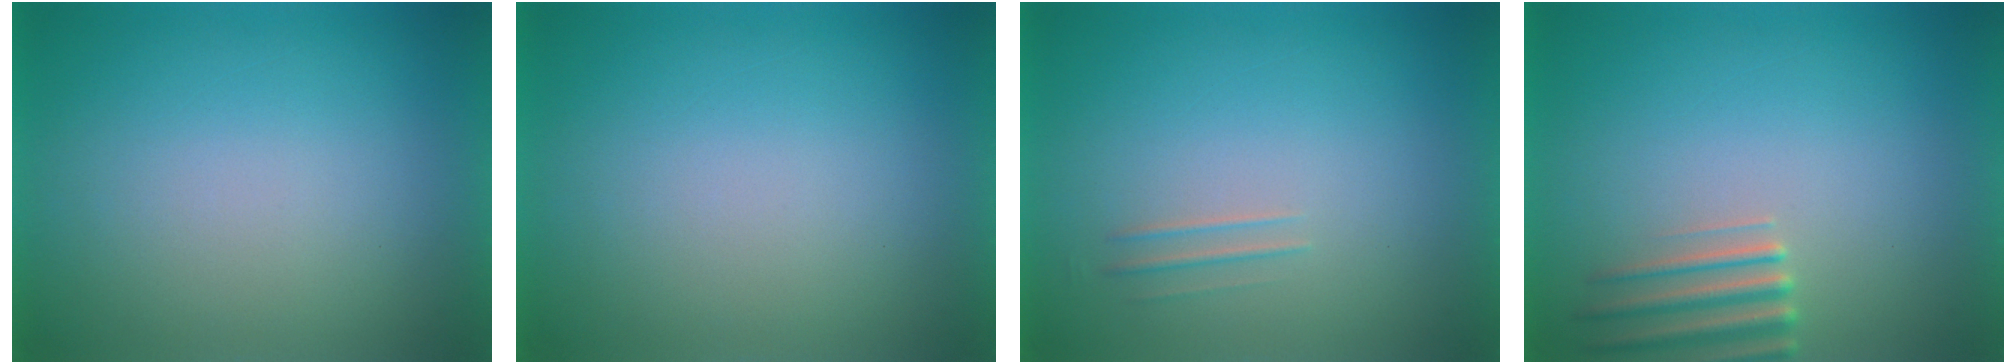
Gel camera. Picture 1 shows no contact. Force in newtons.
{"total": 0.0}
{"total": 1.8}
{"total": 2.8}